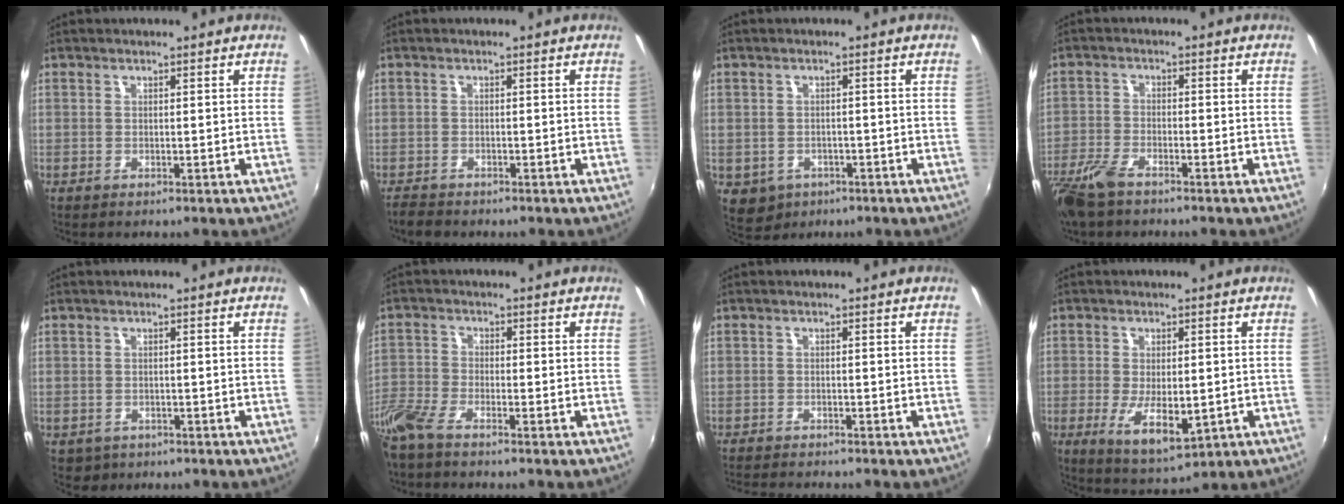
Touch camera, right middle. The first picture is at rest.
{"total": 2.4, "force": [-2.2, 1.0, 0.3], "torque": [-0.017, -0.005, -0.046]}
{"total": 5.7, "force": [-2.3, 4.7, 2.2], "torque": [-0.054, -0.012, -0.024]}
{"total": 7.7, "force": [-5.8, 2.6, 4.4], "torque": [-0.116, -0.017, -0.118]}
{"total": 2.8, "force": [-1.2, 2.4, 0.9], "torque": [-0.023, -0.005, -0.012]}
{"total": 6.1, "force": [-5.1, 0.9, 3.3], "torque": [-0.087, -0.015, -0.111]}
{"total": 4.6, "force": [-4.4, 0.0, 1.4], "torque": [-0.038, -0.017, -0.077]}
{"total": 8.4, "force": [-1.9, 3.8, 7.3], "torque": [-0.140, -0.022, -0.026]}